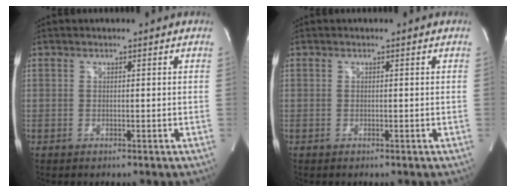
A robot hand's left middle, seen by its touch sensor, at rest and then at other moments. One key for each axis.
{"total": 0.0}